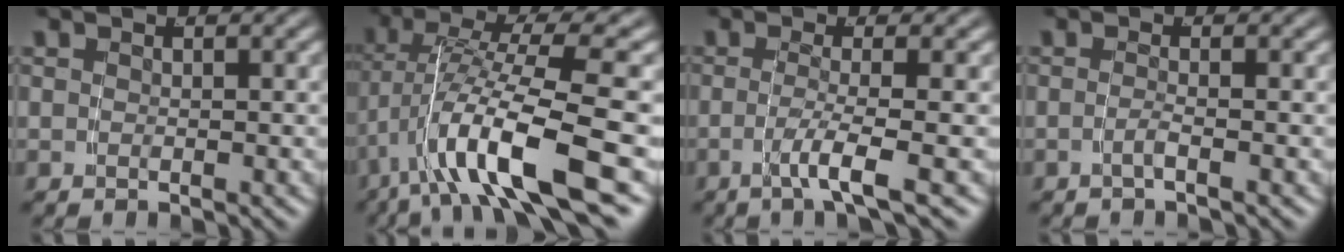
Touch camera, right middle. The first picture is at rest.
{"total": 7.8, "force": [-2.3, 1.7, 7.3], "torque": [-0.139, -0.007, -0.030]}
{"total": 3.4, "force": [-1.5, -0.7, 2.9], "torque": [-0.061, -0.018, -0.018]}
{"total": 1.5, "force": [-1.2, -0.6, 0.7], "torque": [-0.017, -0.004, -0.021]}